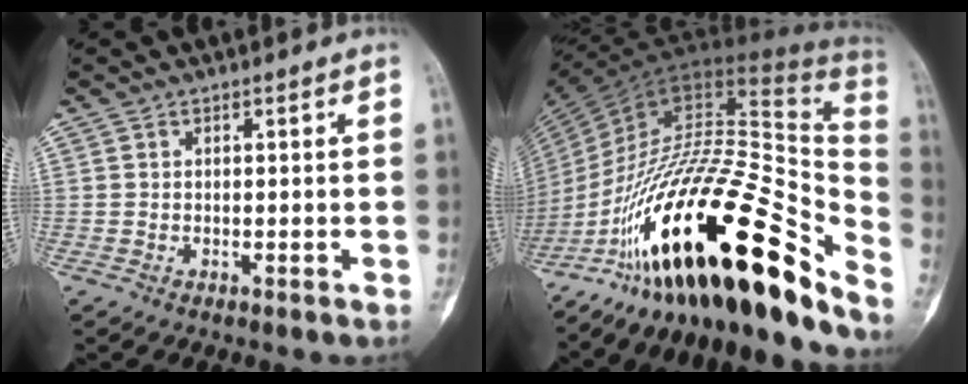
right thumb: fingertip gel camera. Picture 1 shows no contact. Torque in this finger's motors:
{"motor_torque": [2.65, 2.36, 2.19, -0.59, 1.04]}